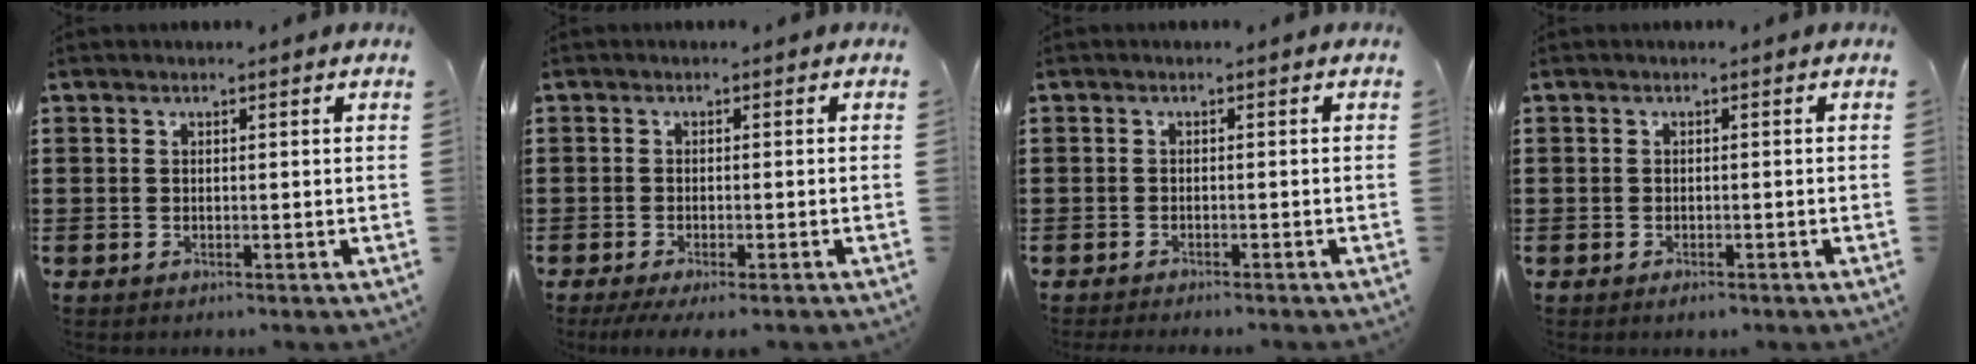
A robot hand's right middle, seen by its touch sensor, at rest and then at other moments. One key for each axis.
{"total": 1.7, "fx": -1.5, "fy": -0.1, "fz": 0.8, "tx": -0.014, "ty": -0.002, "tz": -0.028}
{"total": 0.9, "fx": -0.9, "fy": -0.1, "fz": 0.0, "tx": -0.005, "ty": -0.002, "tz": -0.019}
{"total": 1.0, "fx": -0.8, "fy": 0.4, "fz": 0.2, "tx": -0.007, "ty": -0.002, "tz": -0.016}